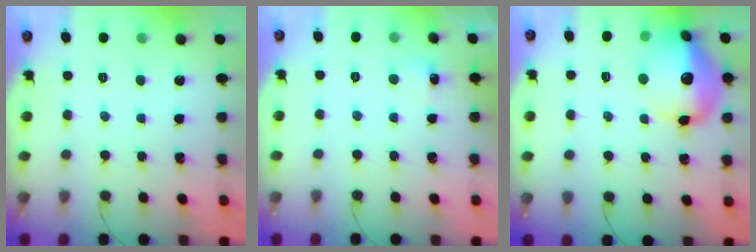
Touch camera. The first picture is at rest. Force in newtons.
{"total": 4.7, "press": 4.6, "slide": 1.0}
{"total": 17.3, "press": 17.2, "slide": 1.9}